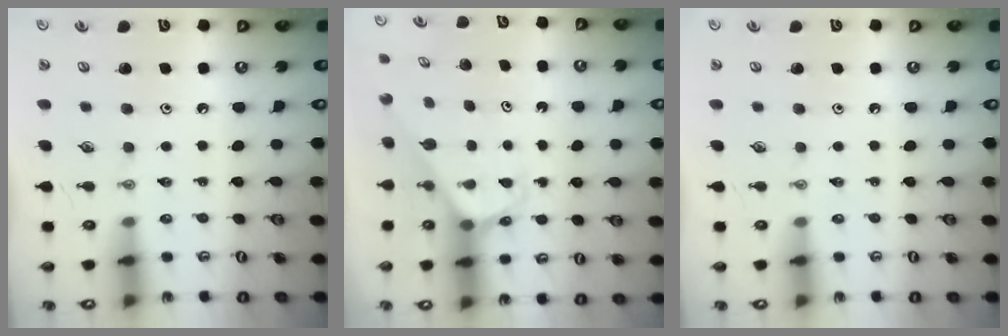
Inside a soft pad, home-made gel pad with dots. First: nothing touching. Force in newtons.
{"total": 2.4, "press": 2.4, "slide": 0.2}
{"total": 0.0}